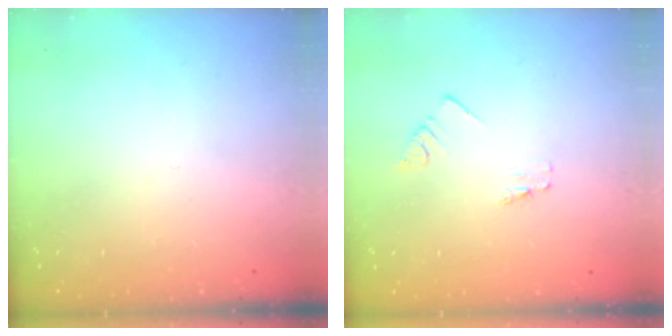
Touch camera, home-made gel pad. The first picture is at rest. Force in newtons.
{"total": 0.0}